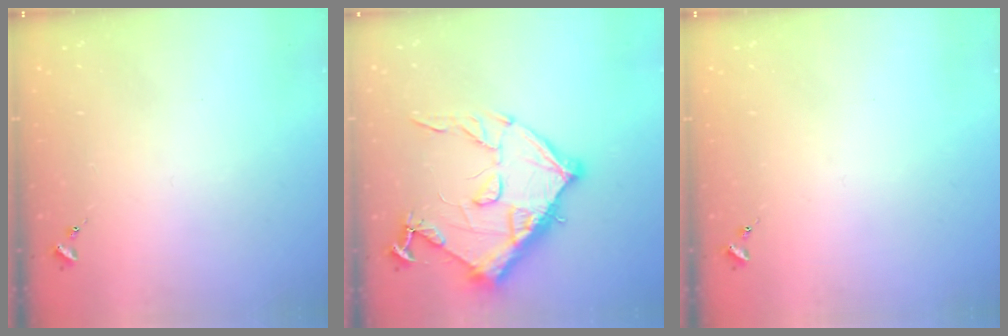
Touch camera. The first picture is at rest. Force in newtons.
{"total": 15.4, "press": 15.4, "slide": 1.0}
{"total": 0.0}